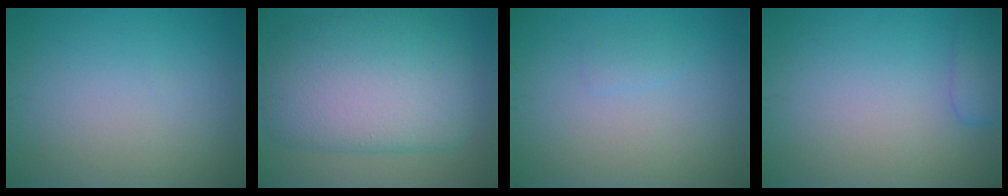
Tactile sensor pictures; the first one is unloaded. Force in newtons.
{"total": 10.1, "press": 10.0, "slide": 0.7}
{"total": 0.7, "press": 0.7, "slide": 0.1}
{"total": 2.3, "press": 2.3, "slide": 0.2}